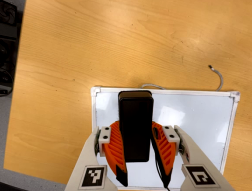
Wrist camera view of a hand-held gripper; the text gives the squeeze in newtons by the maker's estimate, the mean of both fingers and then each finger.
{"total": 7.8, "left": 6.9, "right": 8.7}